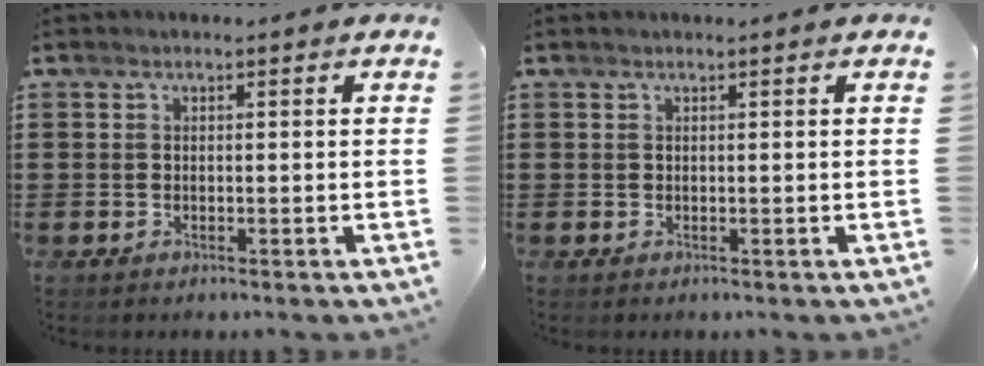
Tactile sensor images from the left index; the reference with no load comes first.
{"total": 0.0}